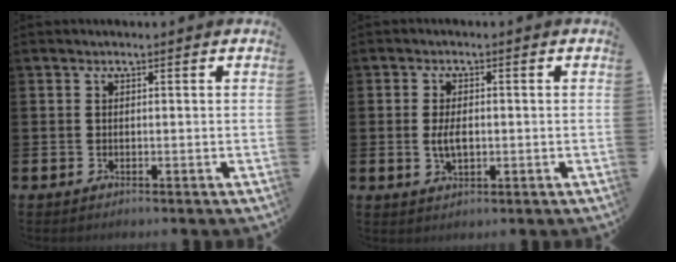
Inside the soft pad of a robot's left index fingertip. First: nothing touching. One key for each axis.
{"total": 3.4, "fx": -0.1, "fy": 1.8, "fz": 2.8, "tx": -0.041, "ty": 0.000, "tz": -0.006}